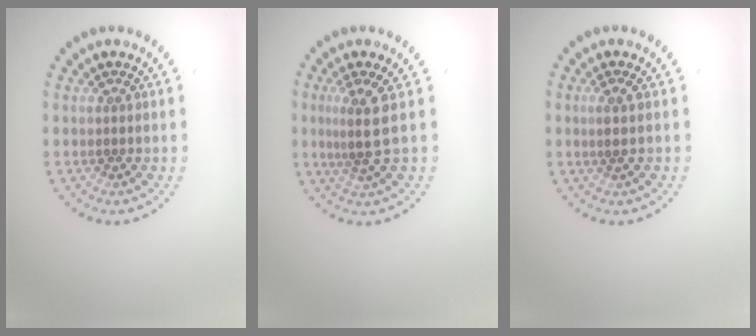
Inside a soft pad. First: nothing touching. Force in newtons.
{"total": 2.8, "press": 2.0, "slide": 2.0}
{"total": 0.9, "press": 0.7, "slide": 0.6}